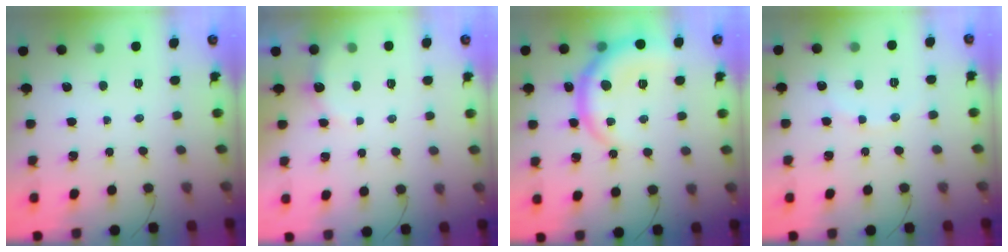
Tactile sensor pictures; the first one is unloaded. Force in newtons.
{"total": 2.8, "press": 2.6, "slide": 0.8}
{"total": 12.8, "press": 12.8, "slide": 0.5}
{"total": 4.7, "press": 4.4, "slide": 1.6}